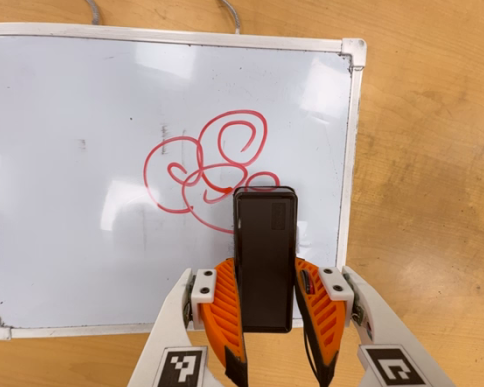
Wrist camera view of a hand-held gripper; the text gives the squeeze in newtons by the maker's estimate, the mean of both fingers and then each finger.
{"total": 4.4, "left": 3.0, "right": 5.8}